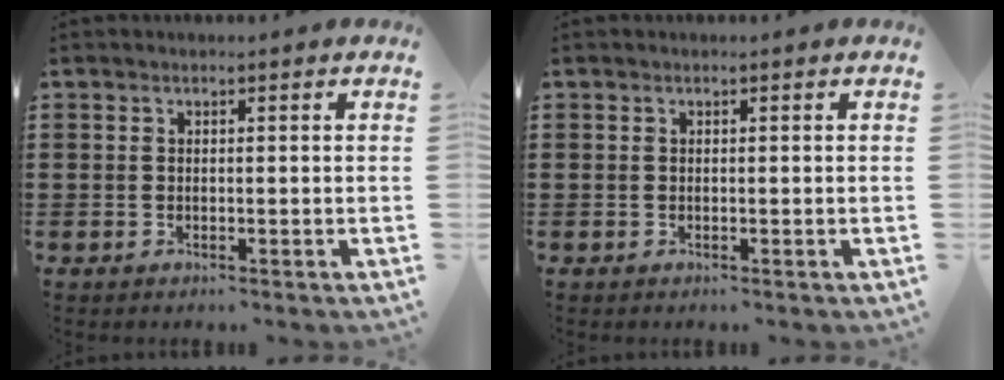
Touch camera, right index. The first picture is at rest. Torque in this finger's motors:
{"motor_torque": [0.00, 0.00, 0.00, 0.00]}